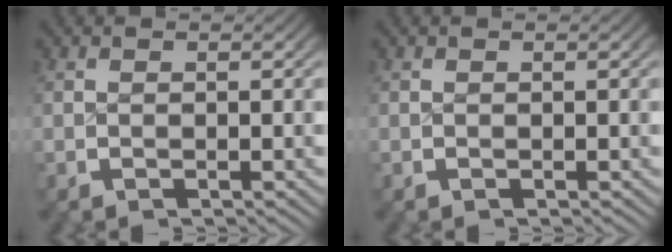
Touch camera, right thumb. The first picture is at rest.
{"total": 0.0}